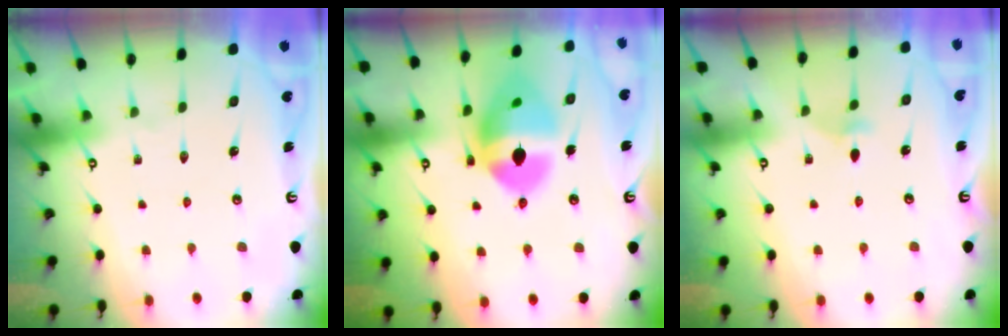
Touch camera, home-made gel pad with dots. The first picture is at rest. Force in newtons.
{"total": 14.8, "press": 13.7, "slide": 5.5}
{"total": 4.2, "press": 4.1, "slide": 0.8}